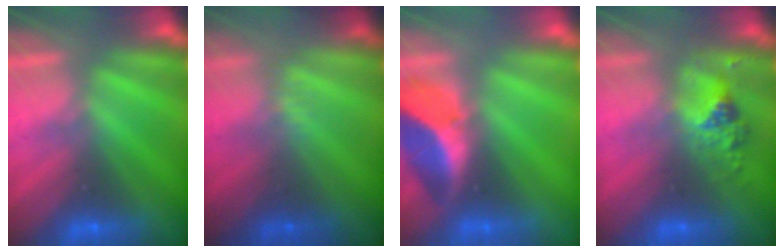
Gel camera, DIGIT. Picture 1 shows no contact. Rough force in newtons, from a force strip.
{"total": 2.4}
{"total": 2.3}
{"total": 2.5}